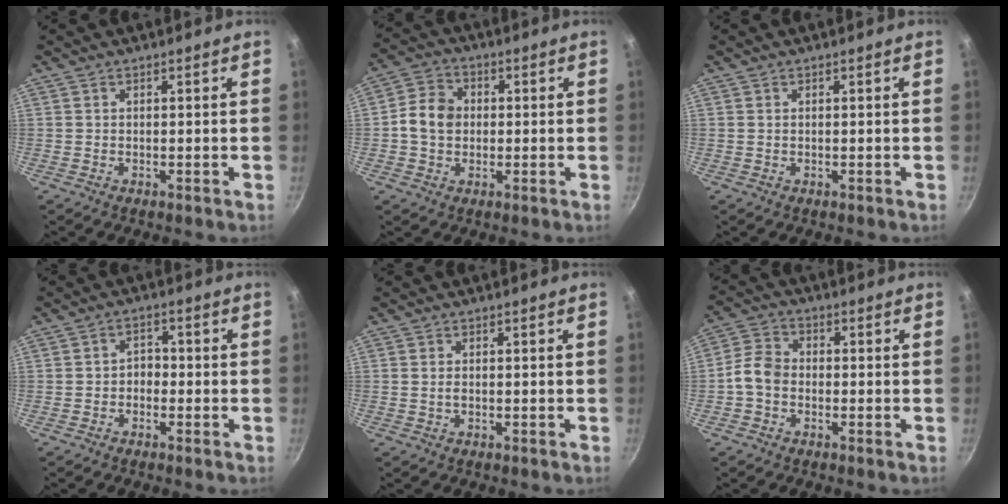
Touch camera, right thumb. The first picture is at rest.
{"total": 7.2, "force": [-0.1, 5.9, 4.1], "torque": [-0.055, 0.014, -0.016]}
{"total": 0.0}
{"total": 2.8, "force": [-1.0, 2.2, 1.5], "torque": [-0.005, 0.017, -0.022]}
{"total": 1.1, "force": [-0.1, 0.7, 0.8], "torque": [-0.017, 0.001, -0.002]}
{"total": 5.5, "force": [-1.5, 4.1, 3.3], "torque": [-0.057, 0.025, -0.043]}